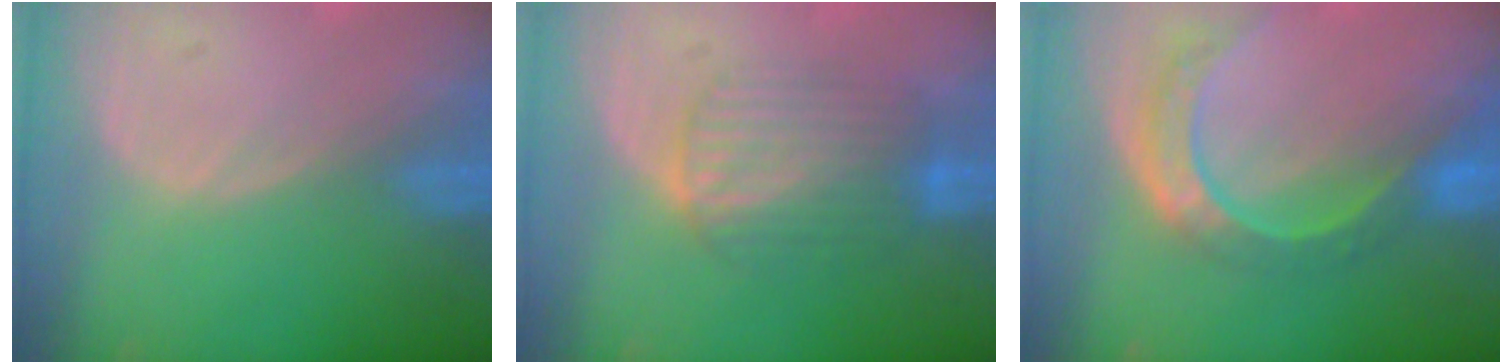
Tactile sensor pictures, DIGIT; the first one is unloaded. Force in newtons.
{"total": 6.6, "press": 6.5, "slide": 1.3}
{"total": 8.8, "press": 7.4, "slide": 4.8}